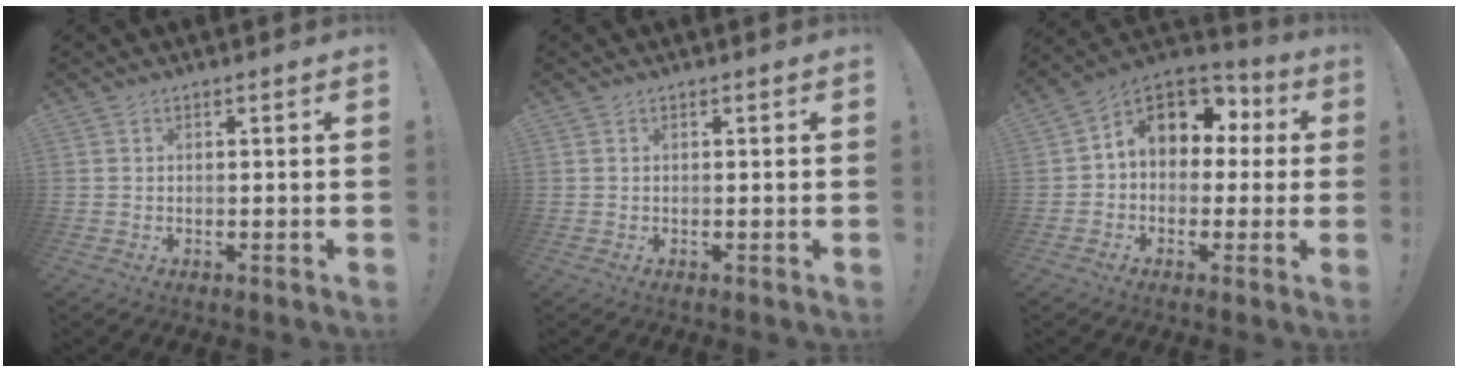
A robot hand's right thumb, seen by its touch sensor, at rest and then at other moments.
{"total": 0.0}
{"total": 10.7, "force": [3.0, 8.2, 6.2], "torque": [-0.088, -0.007, 0.057]}